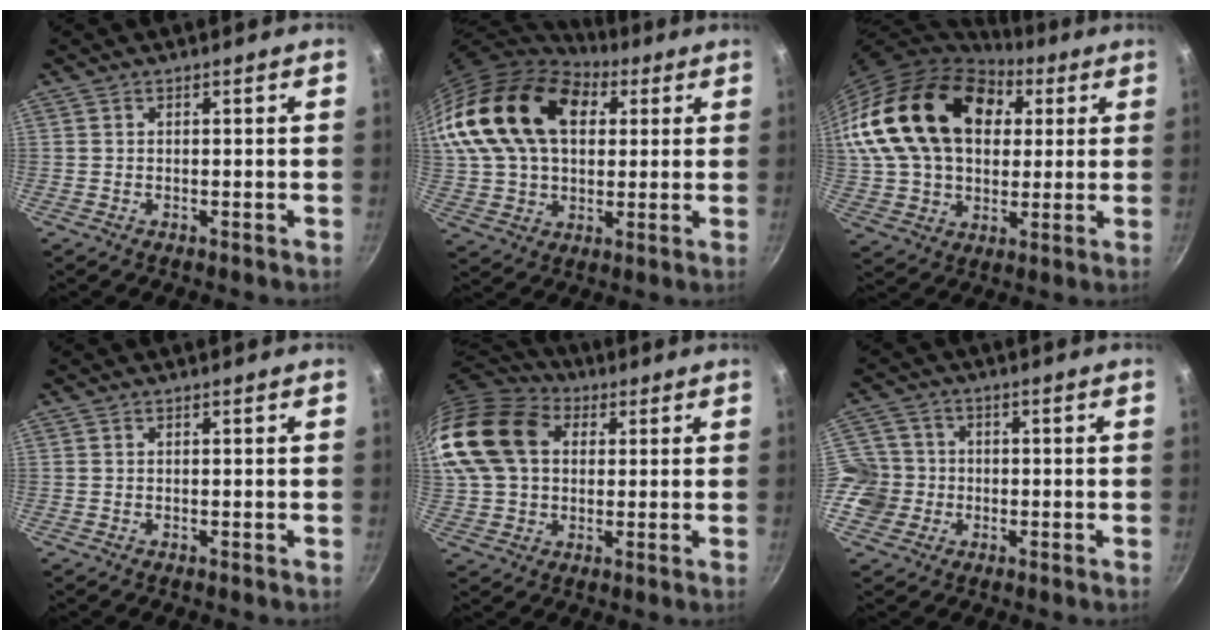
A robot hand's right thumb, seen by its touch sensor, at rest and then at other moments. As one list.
[{"total": 23.8, "force": [7.6, 15.8, 16.1], "torque": [-0.276, 0.007, 0.132]}, {"total": 25.7, "force": [7.2, 17.8, 17.1], "torque": [-0.285, 0.010, 0.128]}, {"total": 0.0}, {"total": 20.2, "force": [4.7, 14.8, 12.9], "torque": [-0.264, 0.028, 0.076]}, {"total": 7.4, "force": [-1.8, 6.9, 1.7], "torque": [0.000, 0.019, -0.045]}]